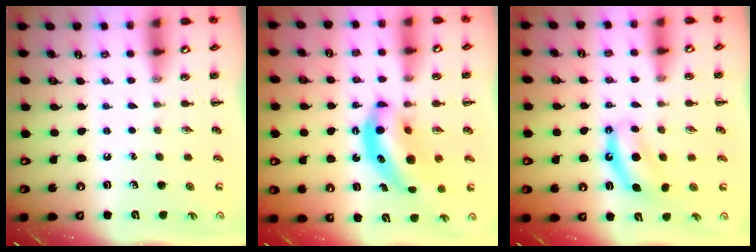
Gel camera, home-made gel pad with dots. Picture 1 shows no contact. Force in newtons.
{"total": 10.6, "press": 10.3, "slide": 2.5}
{"total": 7.3, "press": 7.3, "slide": 1.1}